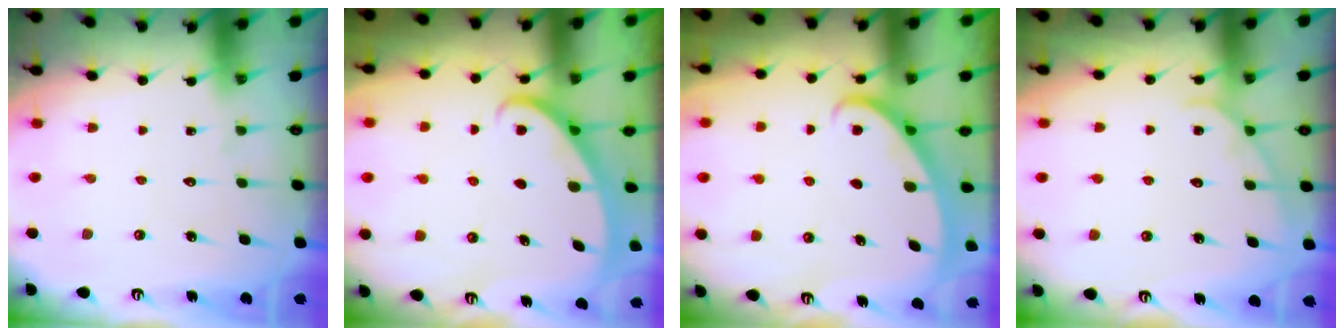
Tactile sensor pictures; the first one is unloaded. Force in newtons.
{"total": 2.8, "press": 2.8, "slide": 0.1}
{"total": 2.8, "press": 2.8, "slide": 0.1}
{"total": 3.9, "press": 3.9, "slide": 0.3}